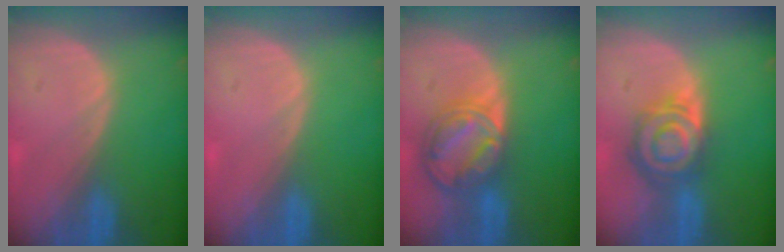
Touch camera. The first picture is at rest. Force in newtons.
{"total": 0.0}
{"total": 8.7, "press": 7.4, "slide": 4.6}
{"total": 8.0, "press": 7.1, "slide": 3.7}